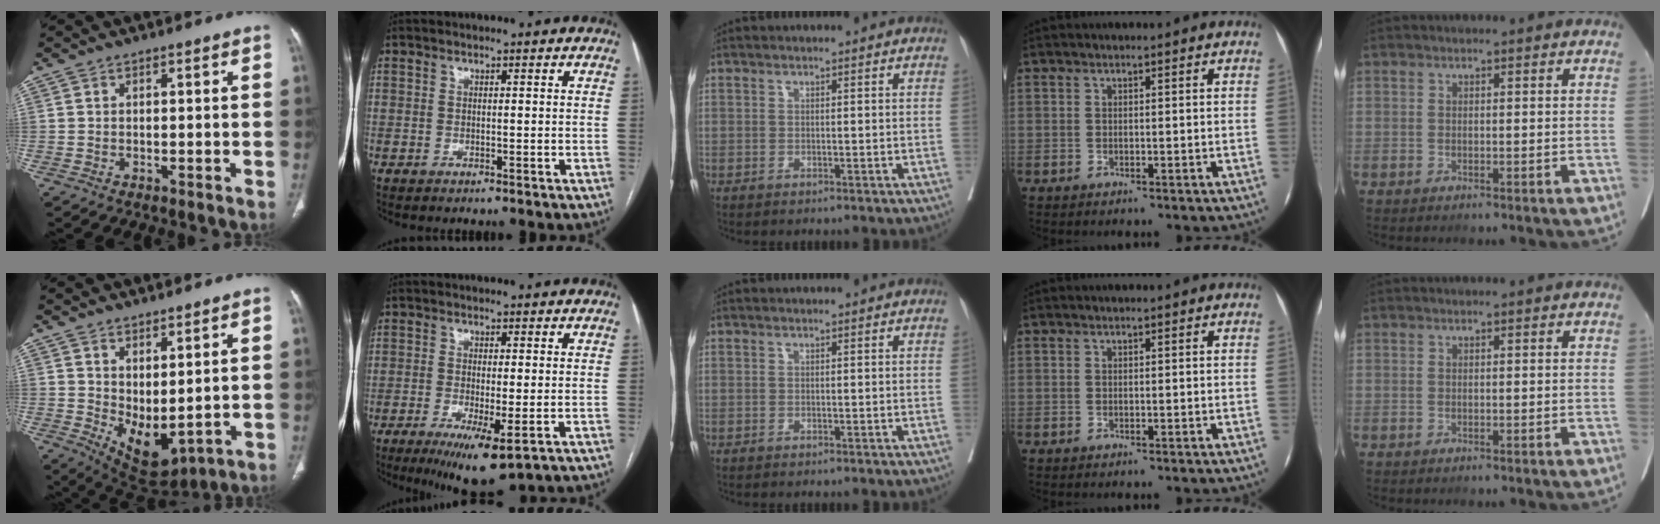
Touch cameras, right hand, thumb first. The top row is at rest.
{"thumb": {"total": 8.9, "force": [1.3, 4.5, 7.6], "torque": [-0.112, -0.027, 0.050]}, "index": {"total": 8.1, "force": [-3.8, 1.4, 7.0], "torque": [-0.112, -0.022, -0.054]}}